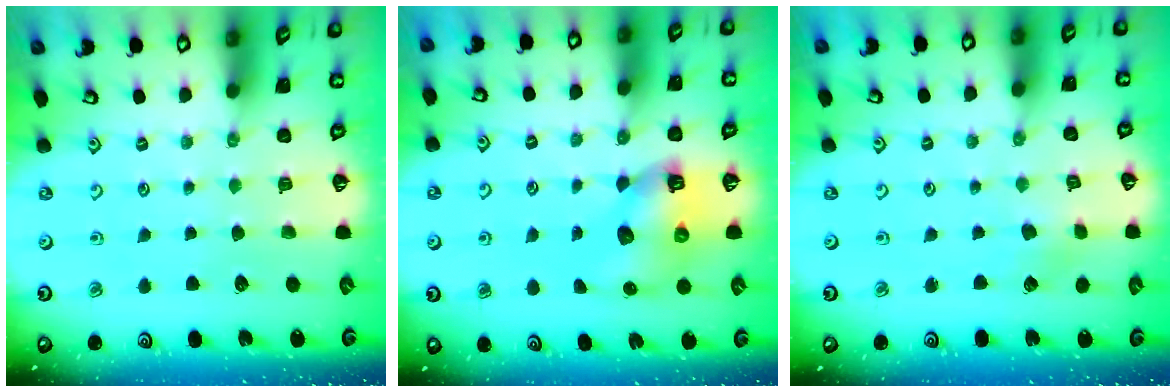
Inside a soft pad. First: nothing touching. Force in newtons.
{"total": 8.4, "press": 8.4, "slide": 0.9}
{"total": 1.7, "press": 1.7, "slide": 0.3}